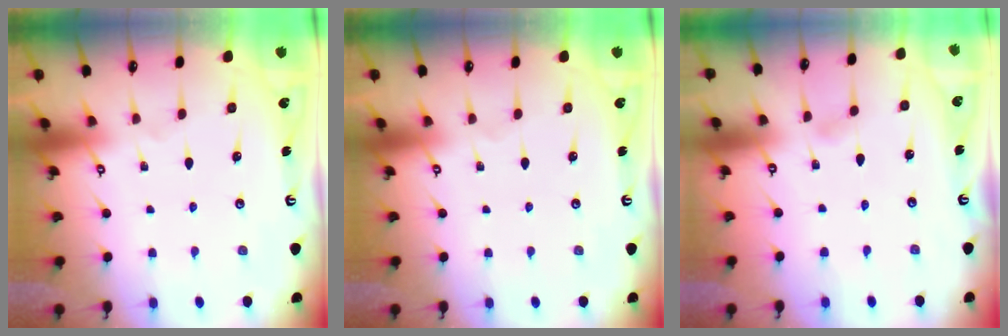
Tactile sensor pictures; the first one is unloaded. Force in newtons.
{"total": 0.0}
{"total": 2.3, "press": 2.3, "slide": 0.3}